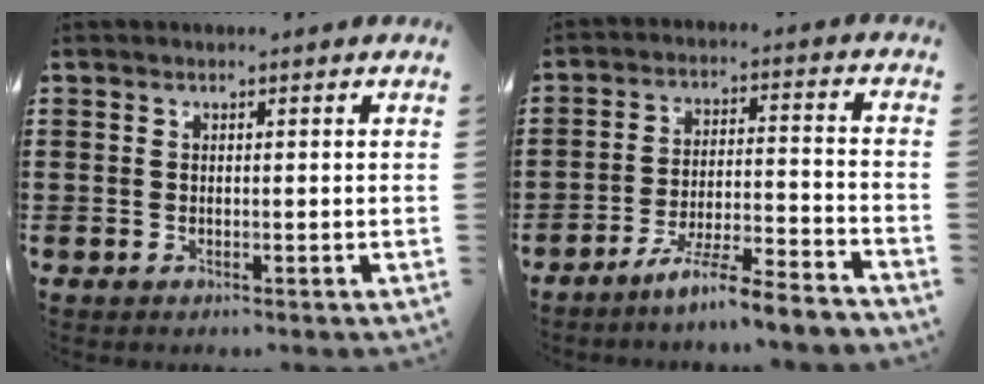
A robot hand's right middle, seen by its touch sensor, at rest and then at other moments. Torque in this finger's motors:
{"motor_torque": [2.14, 0.00, 0.31, 0.15]}